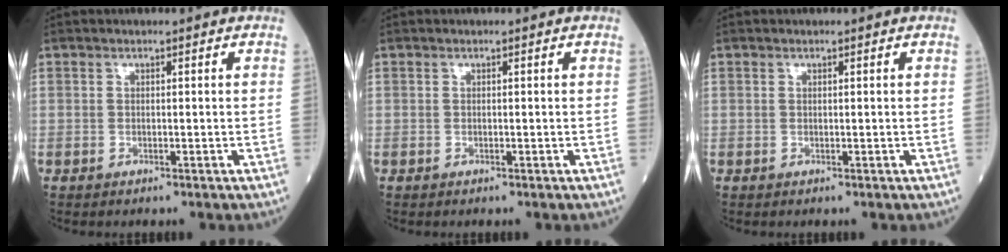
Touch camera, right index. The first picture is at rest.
{"total": 0.0}
{"total": 0.0}